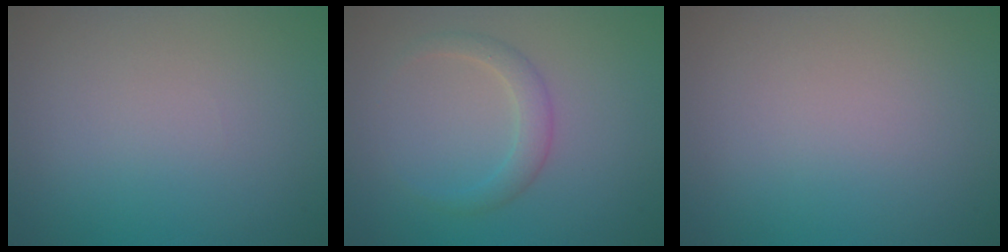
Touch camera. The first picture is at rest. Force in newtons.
{"total": 2.0, "press": 2.0, "slide": 0.1}
{"total": 0.0}